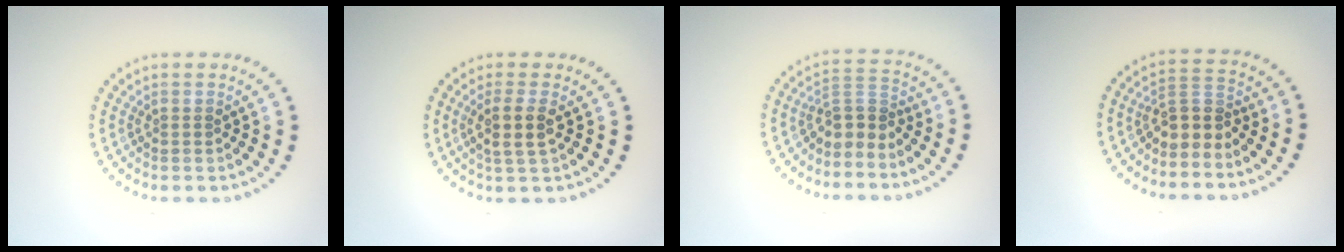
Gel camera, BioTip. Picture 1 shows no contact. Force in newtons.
{"total": 2.5, "press": 2.2, "slide": 1.2}
{"total": 2.9, "press": 2.0, "slide": 2.0}
{"total": 2.4, "press": 2.0, "slide": 1.5}